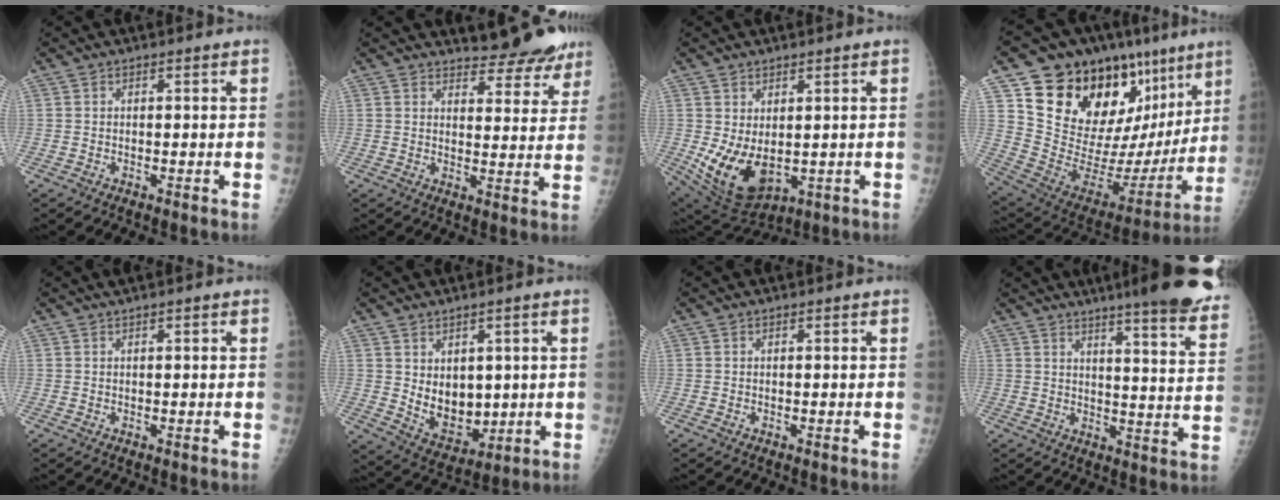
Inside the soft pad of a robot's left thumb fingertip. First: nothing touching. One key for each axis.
{"total": 9.5, "fx": 8.8, "fy": 2.9, "fz": 1.8, "tx": 0.007, "ty": -0.066, "tz": 0.104}
{"total": 10.8, "fx": -0.1, "fy": 6.8, "fz": 8.4, "tx": -0.133, "ty": -0.019, "tz": 0.026}
{"total": 30.8, "fx": 15.9, "fy": 17.1, "fz": 20.0, "tx": -0.254, "ty": -0.022, "tz": 0.273}
{"total": 1.5, "fx": 1.1, "fy": 0.2, "fz": 1.1, "tx": -0.016, "ty": 0.008, "tz": 0.015}
{"total": 9.2, "fx": 1.2, "fy": 6.4, "fz": 6.5, "tx": -0.066, "ty": -0.026, "tz": 0.043}
{"total": 0.0}
{"total": 18.5, "fx": 14.0, "fy": 2.1, "fz": 11.9, "tx": -0.131, "ty": -0.076, "tz": 0.167}